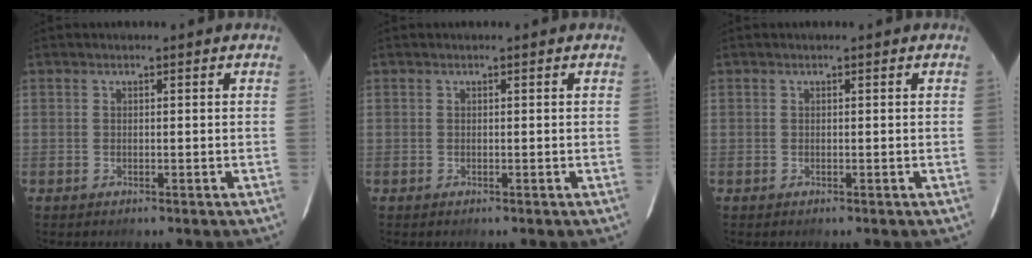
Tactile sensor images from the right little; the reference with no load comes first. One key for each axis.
{"total": 0.0}
{"total": 0.0}